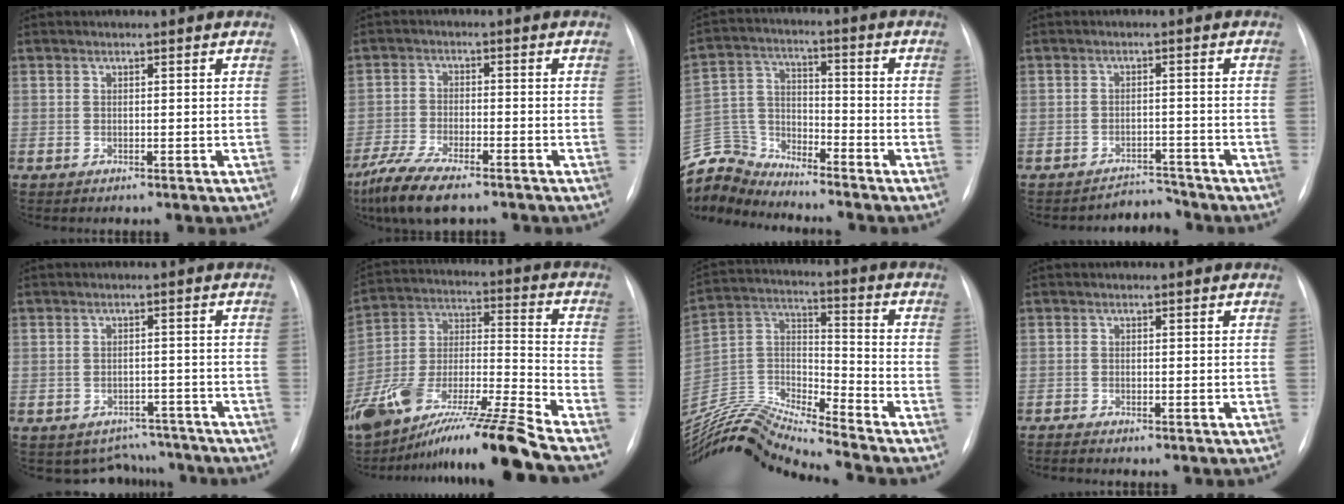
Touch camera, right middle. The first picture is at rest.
{"total": 9.5, "force": [-7.1, 2.3, 5.9], "torque": [-0.115, -0.022, -0.123]}
{"total": 10.4, "force": [-10.3, 1.2, -0.7], "torque": [0.002, 0.029, -0.207]}
{"total": 3.1, "force": [-2.9, 0.1, -1.3], "torque": [0.023, 0.005, -0.039]}
{"total": 6.0, "force": [-5.3, 2.8, -0.8], "torque": [0.022, 0.029, -0.064]}
{"total": 21.8, "force": [-17.5, -1.1, 12.9], "torque": [-0.242, -0.024, -0.319]}
{"total": 15.9, "force": [-15.4, -1.5, 3.9], "torque": [-0.072, 0.033, -0.292]}
{"total": 1.9, "force": [-1.7, 0.1, 0.8], "torque": [-0.016, -0.006, -0.023]}